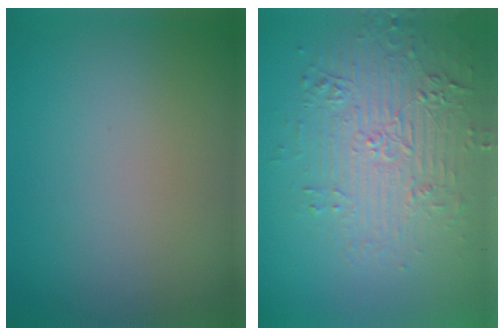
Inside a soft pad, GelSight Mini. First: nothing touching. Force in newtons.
{"total": 4.5, "press": 4.0, "slide": 2.0}